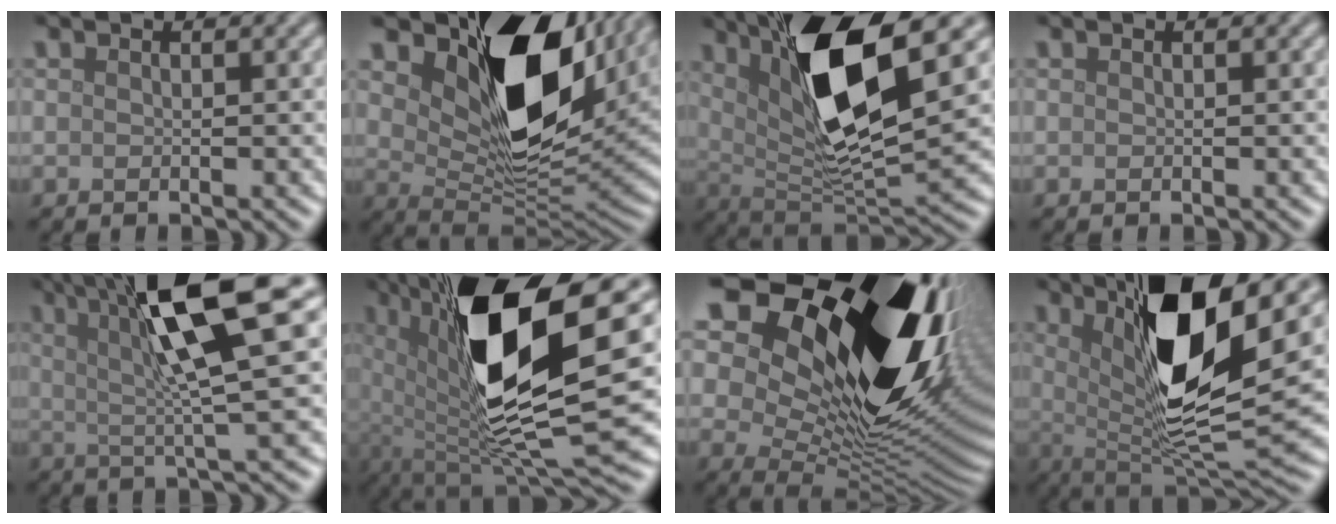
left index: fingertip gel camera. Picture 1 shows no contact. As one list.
[{"total": 12.4, "force": [5.5, 6.7, 8.8], "torque": [-0.150, -0.019, 0.114]}, {"total": 11.8, "force": [4.6, 3.5, 10.3], "torque": [-0.188, -0.009, 0.086]}, {"total": 0.0}, {"total": 12.1, "force": [4.1, 2.3, 11.1], "torque": [-0.164, 0.016, 0.062]}, {"total": 14.7, "force": [4.5, 4.8, 13.2], "torque": [-0.248, -0.015, 0.085]}, {"total": 21.7, "force": [8.2, 12.5, 15.7], "torque": [-0.260, 0.033, 0.148]}, {"total": 12.2, "force": [4.0, 3.3, 11.1], "torque": [-0.183, -0.012, 0.074]}]